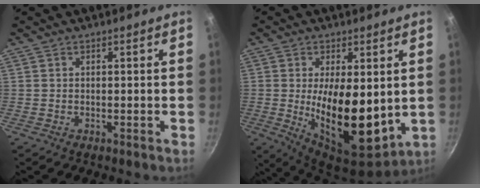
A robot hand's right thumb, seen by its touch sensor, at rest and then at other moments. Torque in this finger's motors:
{"motor_torque": [2.24, 2.66, 2.24, -0.13, 0.25]}